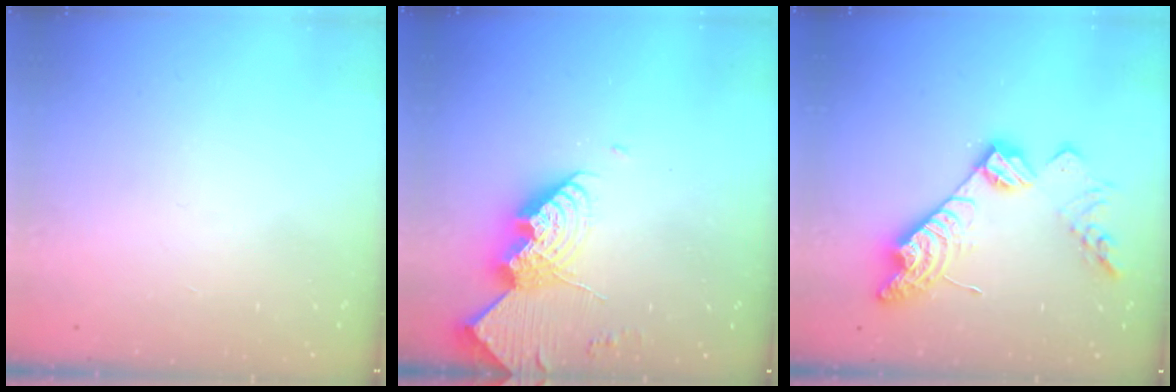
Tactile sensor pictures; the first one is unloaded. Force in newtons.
{"total": 15.3, "press": 15.2, "slide": 1.4}
{"total": 18.0, "press": 18.0, "slide": 1.1}